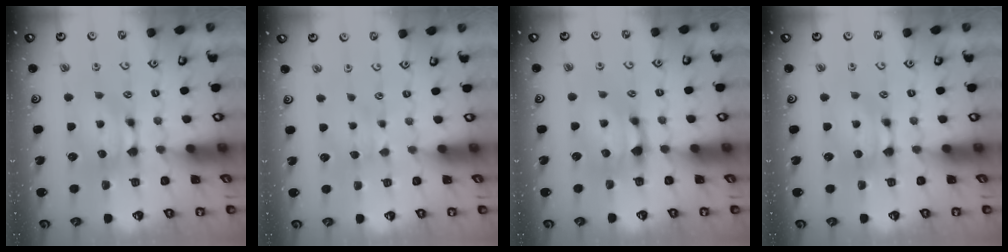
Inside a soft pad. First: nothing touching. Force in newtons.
{"total": 2.0, "press": 1.9, "slide": 0.5}
{"total": 1.2, "press": 0.3, "slide": 1.2}
{"total": 0.0}